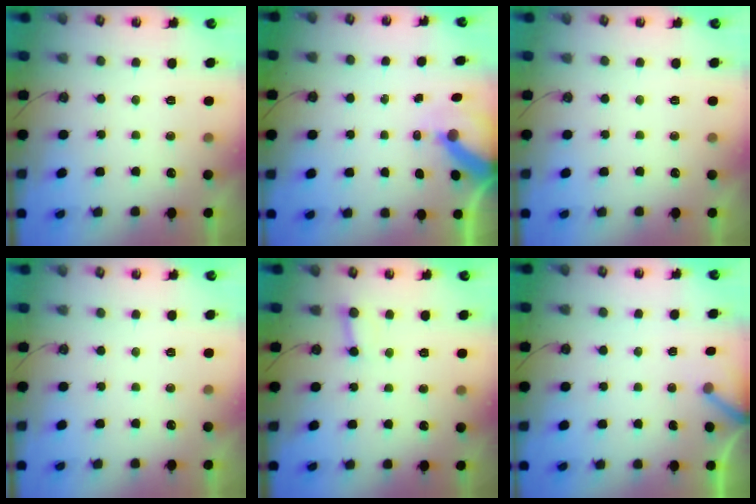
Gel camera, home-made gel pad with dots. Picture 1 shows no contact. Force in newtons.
{"total": 7.1, "press": 7.1, "slide": 0.9}
{"total": 0.0}
{"total": 0.0}
{"total": 2.7, "press": 2.7, "slide": 0.3}
{"total": 3.8, "press": 3.8, "slide": 0.2}